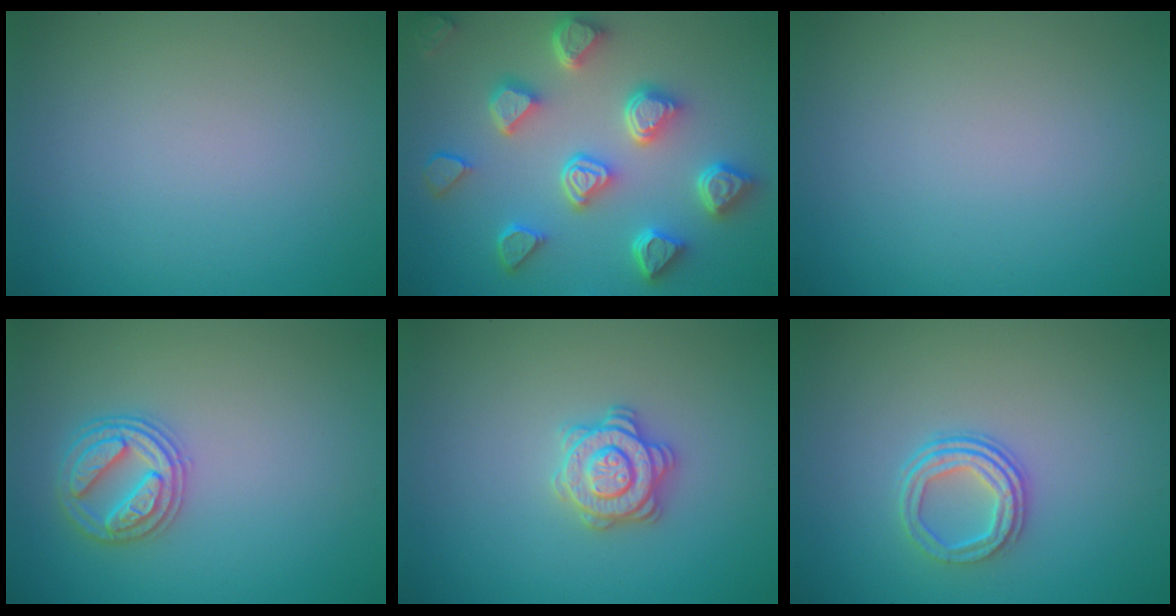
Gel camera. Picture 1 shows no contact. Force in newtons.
{"total": 7.0, "press": 5.6, "slide": 4.1}
{"total": 0.0}
{"total": 2.9, "press": 2.9, "slide": 0.4}
{"total": 2.8, "press": 2.8, "slide": 0.2}
{"total": 3.1, "press": 2.4, "slide": 1.9}